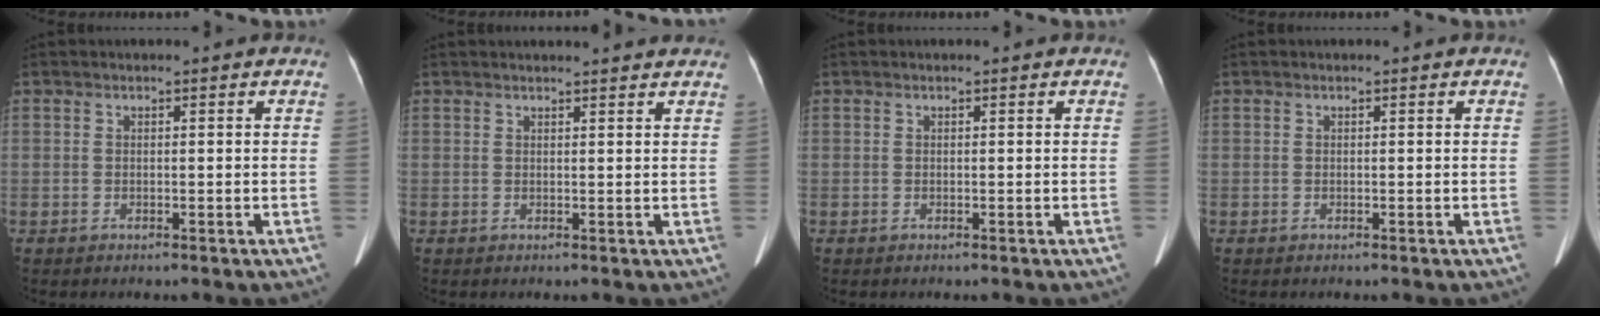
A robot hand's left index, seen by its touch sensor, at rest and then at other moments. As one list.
[{"total": 7.0, "force": [6.7, 0.5, 2.0], "torque": [-0.023, 0.018, 0.063]}, {"total": 0.0}, {"total": 0.0}]